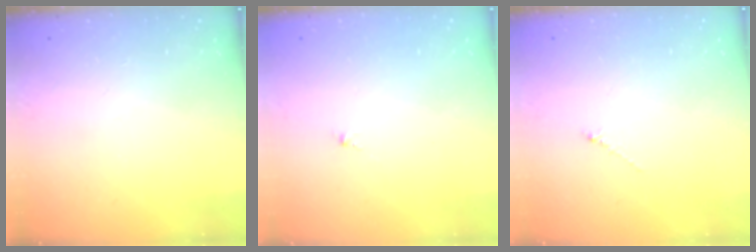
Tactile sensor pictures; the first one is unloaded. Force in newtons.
{"total": 0.0}
{"total": 0.6, "press": 0.5, "slide": 0.3}